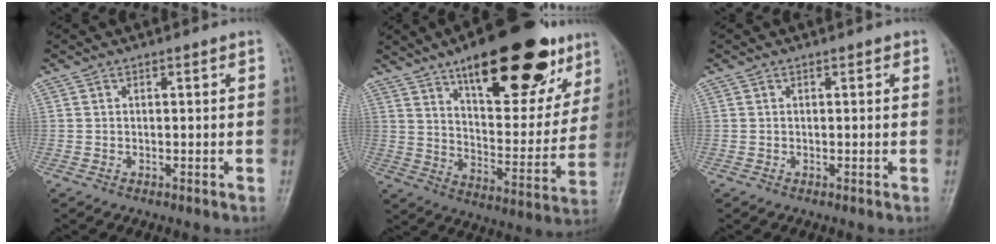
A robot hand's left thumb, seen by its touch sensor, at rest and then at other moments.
{"total": 28.4, "force": [16.6, 11.1, 20.3], "torque": [-0.249, -0.047, 0.249]}
{"total": 0.8, "force": [0.4, 0.4, 0.6], "torque": [-0.003, 0.001, 0.002]}